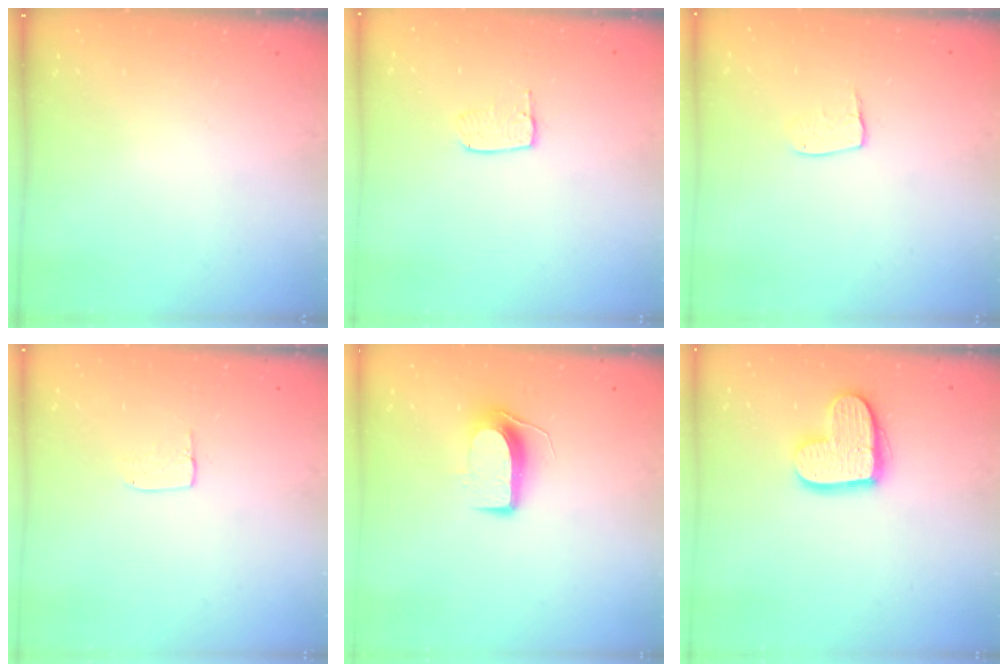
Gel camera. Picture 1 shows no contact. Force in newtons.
{"total": 5.5, "press": 5.5, "slide": 0.4}
{"total": 6.6, "press": 6.6, "slide": 0.4}
{"total": 3.8, "press": 3.8, "slide": 0.2}
{"total": 8.9, "press": 8.9, "slide": 0.5}
{"total": 13.2, "press": 13.1, "slide": 0.7}